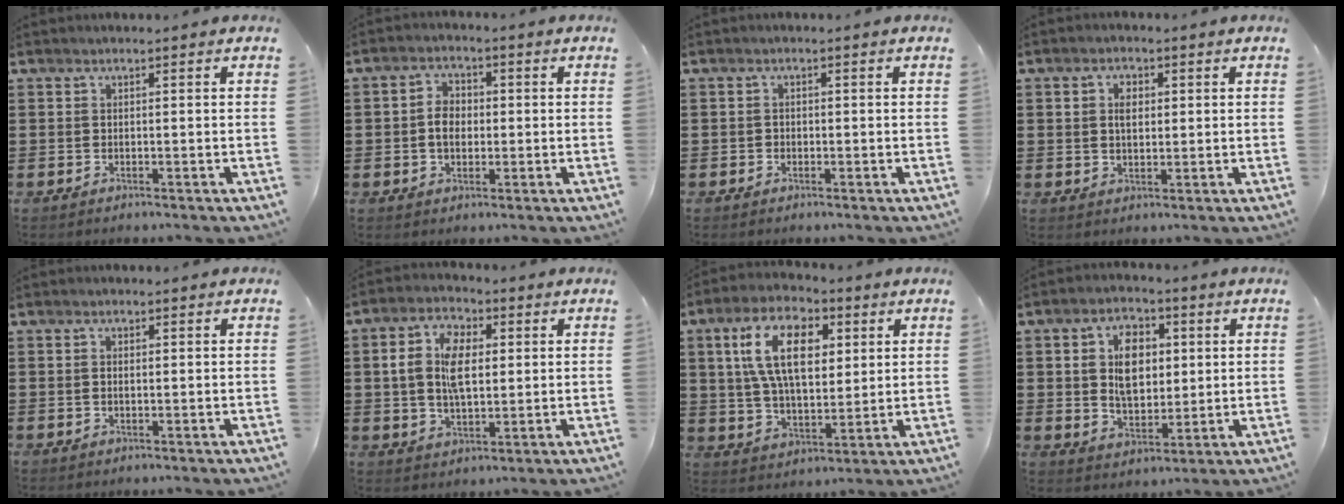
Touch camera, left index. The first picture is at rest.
{"total": 3.8, "force": [-0.2, 2.7, 2.7], "torque": [-0.057, 0.009, -0.007]}
{"total": 0.7, "force": [-0.5, 0.6, 0.0], "torque": [-0.003, 0.003, -0.011]}
{"total": 2.8, "force": [0.8, 1.9, 1.9], "torque": [-0.034, 0.009, 0.011]}
{"total": 0.9, "force": [0.1, 0.5, 0.8], "torque": [-0.018, 0.002, 0.001]}
{"total": 8.5, "force": [1.4, 4.8, 6.8], "torque": [-0.146, 0.011, 0.019]}
{"total": 12.6, "force": [4.7, 6.5, 9.7], "torque": [-0.203, 0.016, 0.083]}
{"total": 8.0, "force": [1.9, 5.1, 5.8], "torque": [-0.111, 0.014, 0.029]}